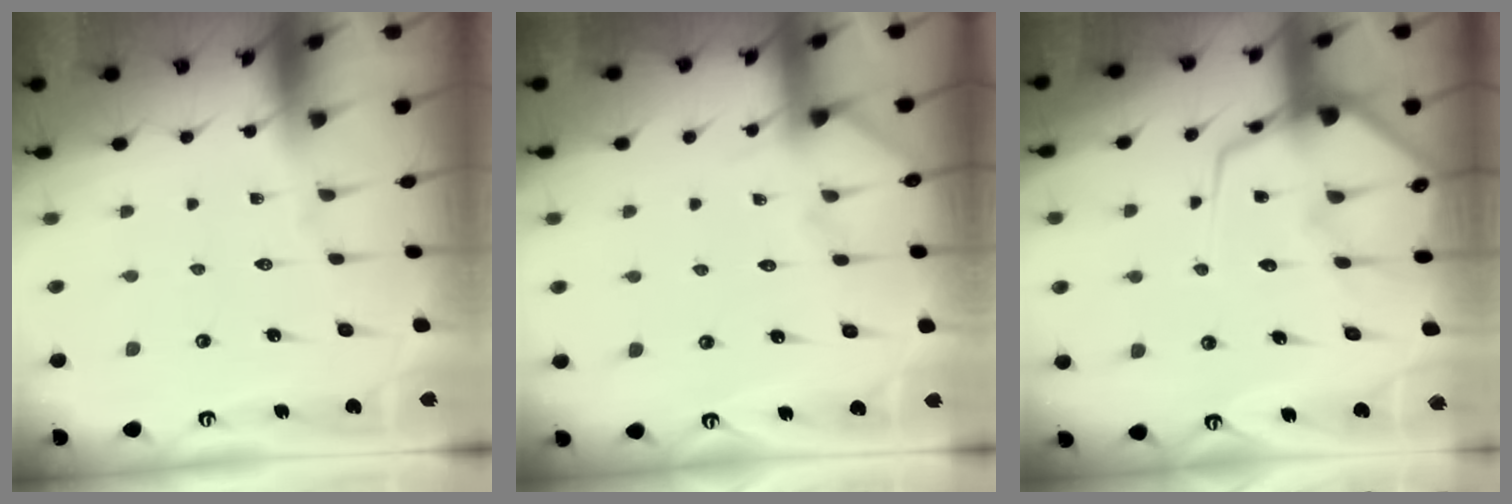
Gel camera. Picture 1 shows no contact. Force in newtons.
{"total": 2.8, "press": 2.8, "slide": 0.2}
{"total": 13.1, "press": 13.0, "slide": 1.3}